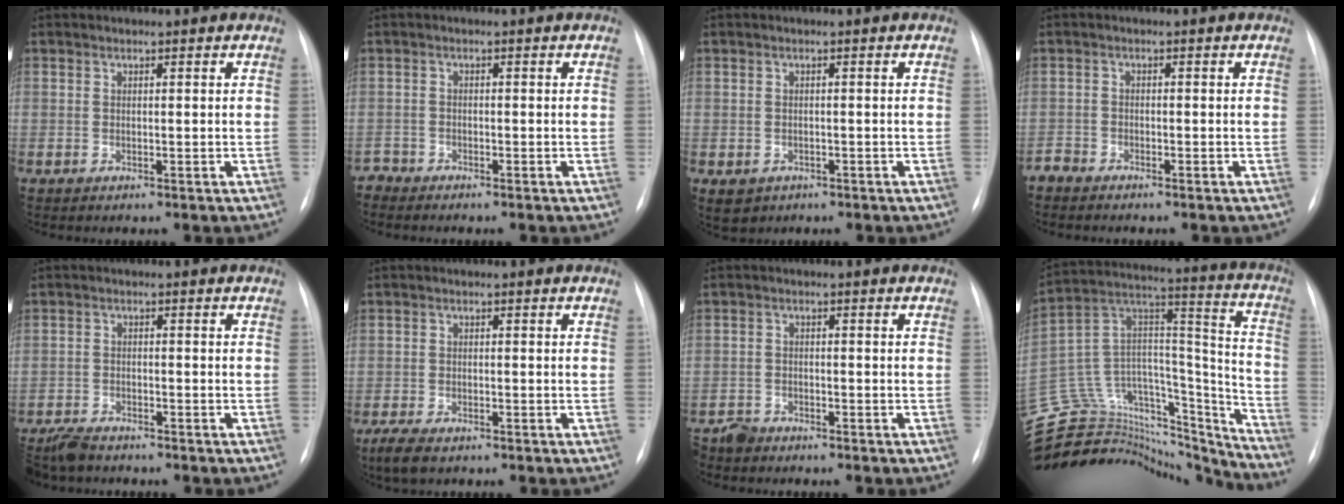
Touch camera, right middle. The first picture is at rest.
{"total": 1.7, "force": [-1.6, 0.1, -0.5], "torque": [0.013, -0.005, -0.033]}
{"total": 3.1, "force": [-1.6, 2.5, 0.8], "torque": [-0.009, 0.000, -0.017]}
{"total": 2.0, "force": [-1.9, 0.3, 0.0], "torque": [0.002, -0.005, -0.037]}
{"total": 5.0, "force": [-4.6, 1.4, 1.4], "torque": [-0.024, -0.015, -0.081]}
{"total": 4.1, "force": [-3.0, 1.4, 2.4], "torque": [-0.052, -0.011, -0.049]}
{"total": 2.7, "force": [-2.5, 1.0, 0.0], "torque": [-0.005, -0.003, -0.045]}
{"total": 35.5, "force": [-32.9, 8.7, 9.9], "torque": [-0.174, 0.025, -0.489]}